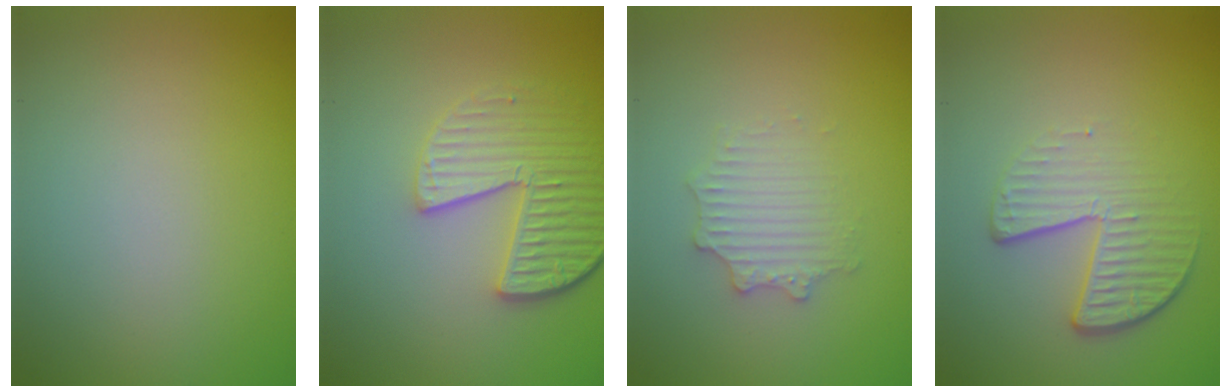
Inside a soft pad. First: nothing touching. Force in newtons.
{"total": 4.9, "press": 3.9, "slide": 2.9}
{"total": 2.6, "press": 2.6, "slide": 0.4}
{"total": 4.3, "press": 2.9, "slide": 3.2}